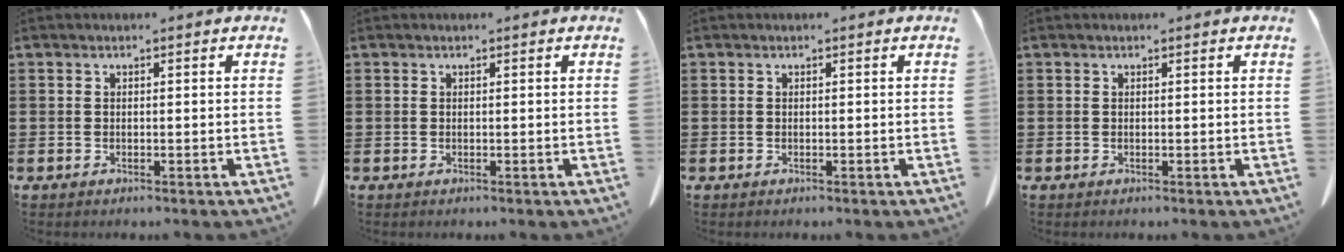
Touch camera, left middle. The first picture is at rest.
{"total": 0.0}
{"total": 0.0}
{"total": 0.0}